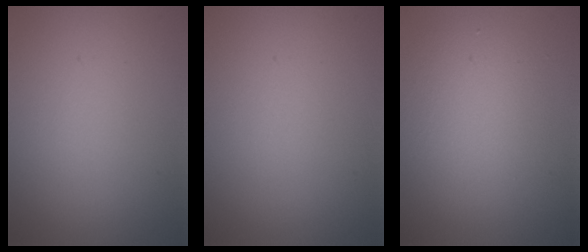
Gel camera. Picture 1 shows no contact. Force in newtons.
{"total": 0.0}
{"total": 4.4, "press": 4.3, "slide": 0.6}